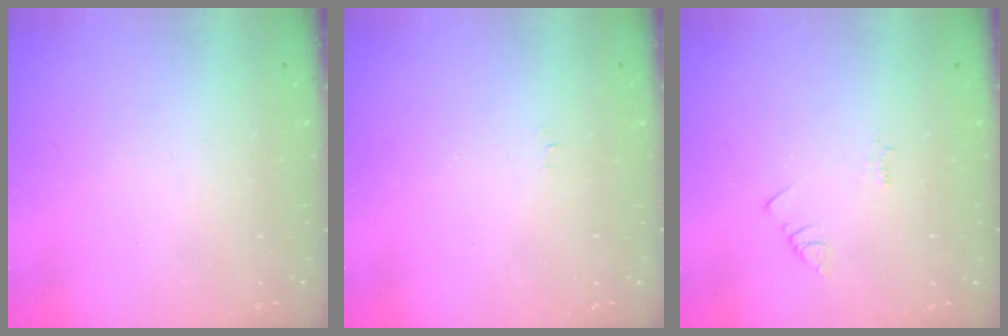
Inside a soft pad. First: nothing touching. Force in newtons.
{"total": 2.5, "press": 2.5, "slide": 0.3}
{"total": 2.2, "press": 2.1, "slide": 0.4}